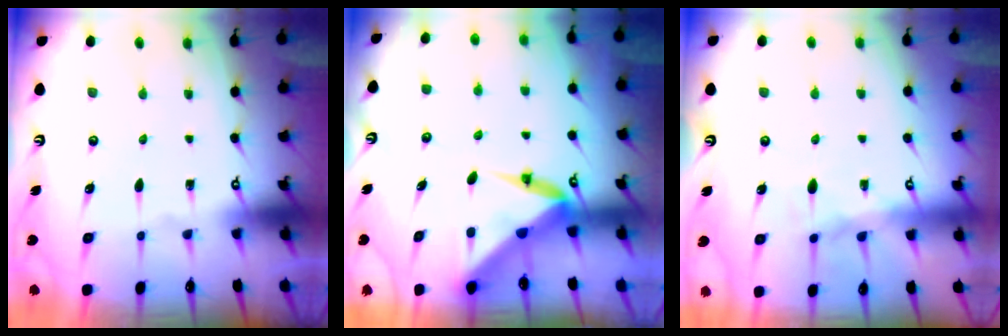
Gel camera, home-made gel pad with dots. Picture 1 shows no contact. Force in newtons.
{"total": 5.9, "press": 5.9, "slide": 0.4}
{"total": 8.4, "press": 8.3, "slide": 0.8}